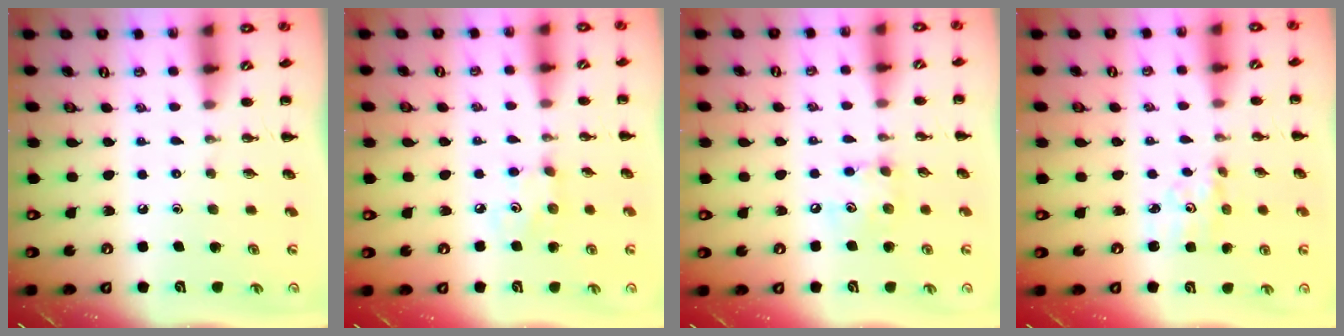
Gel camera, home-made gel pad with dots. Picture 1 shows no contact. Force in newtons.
{"total": 3.0, "press": 2.8, "slide": 0.9}
{"total": 6.7, "press": 6.7, "slide": 0.5}
{"total": 2.9, "press": 2.8, "slide": 0.7}